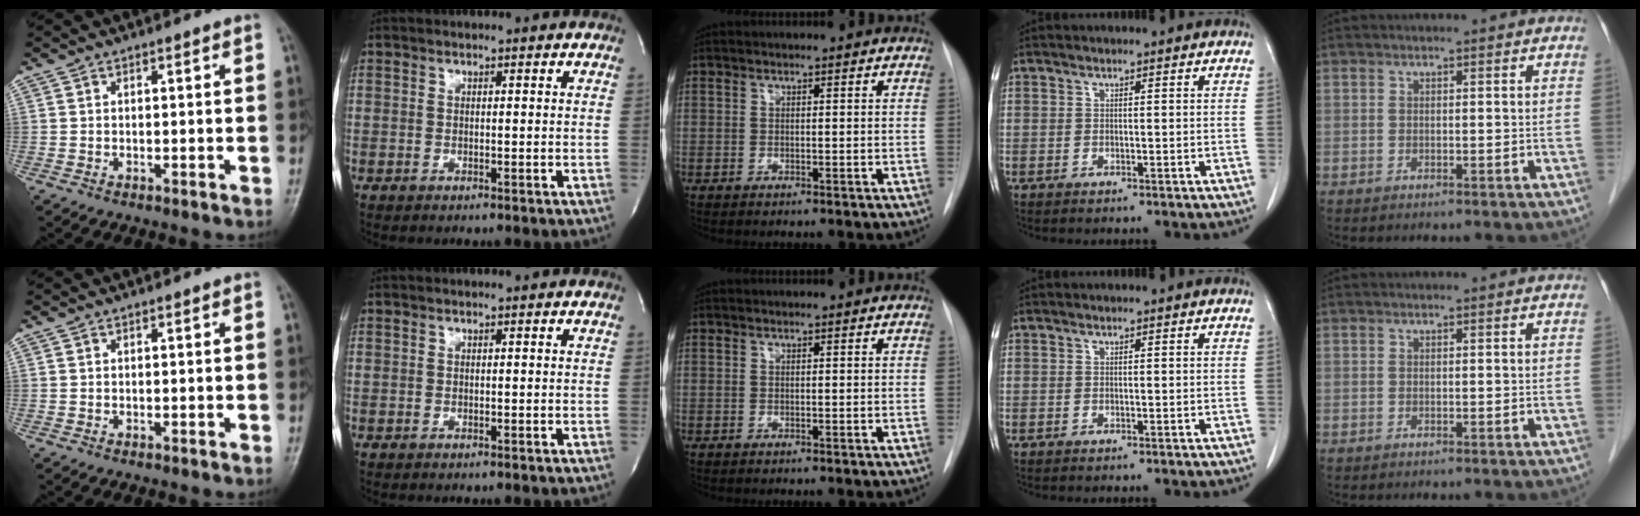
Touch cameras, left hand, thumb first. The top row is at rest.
{}